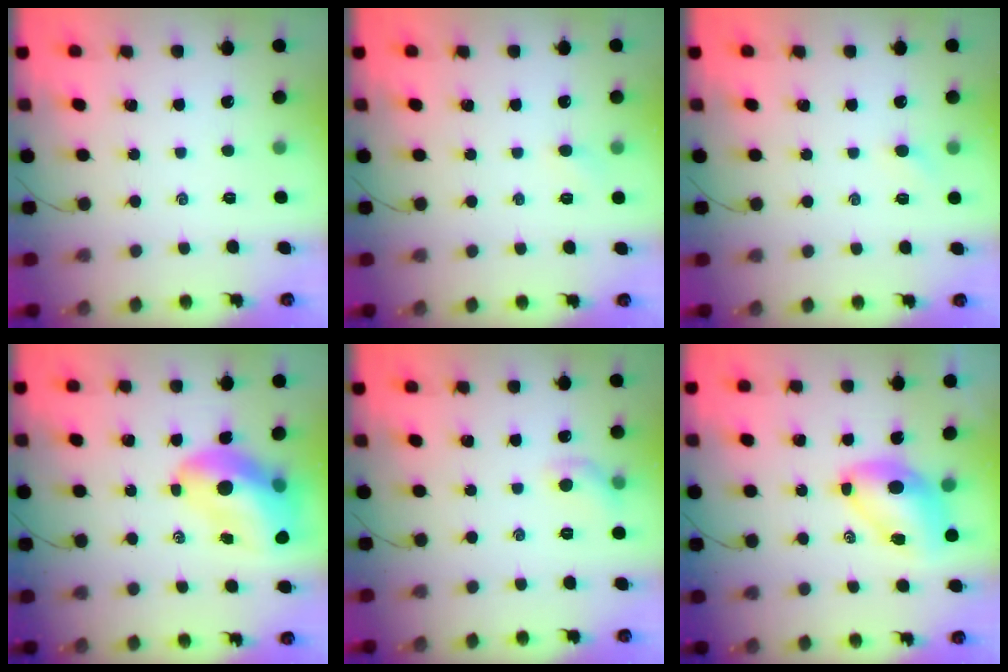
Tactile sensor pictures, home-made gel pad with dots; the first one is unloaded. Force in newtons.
{"total": 2.2, "press": 2.1, "slide": 0.6}
{"total": 3.3, "press": 3.1, "slide": 1.0}
{"total": 13.7, "press": 13.2, "slide": 3.9}
{"total": 6.5, "press": 6.4, "slide": 1.3}
{"total": 8.1, "press": 7.9, "slide": 2.0}